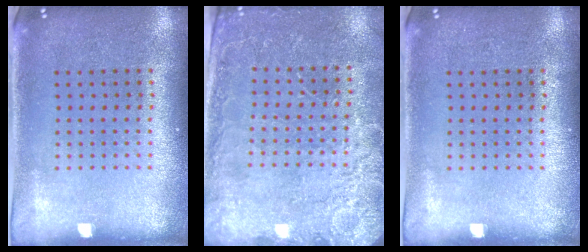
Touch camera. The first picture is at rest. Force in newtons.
{"total": 2.7, "press": 2.6, "slide": 0.3}
{"total": 0.0}